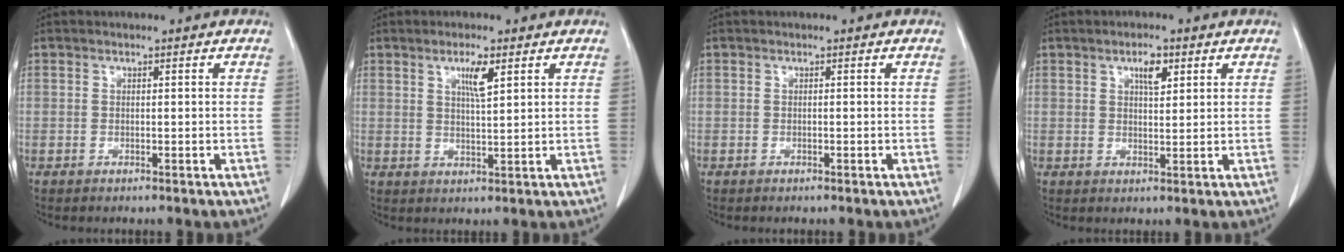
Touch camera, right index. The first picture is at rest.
{"total": 3.9, "force": [2.0, 0.4, 3.4], "torque": [-0.059, -0.003, 0.036]}
{"total": 0.0}
{"total": 3.5, "force": [1.8, 1.3, 2.7], "torque": [-0.045, -0.001, 0.030]}